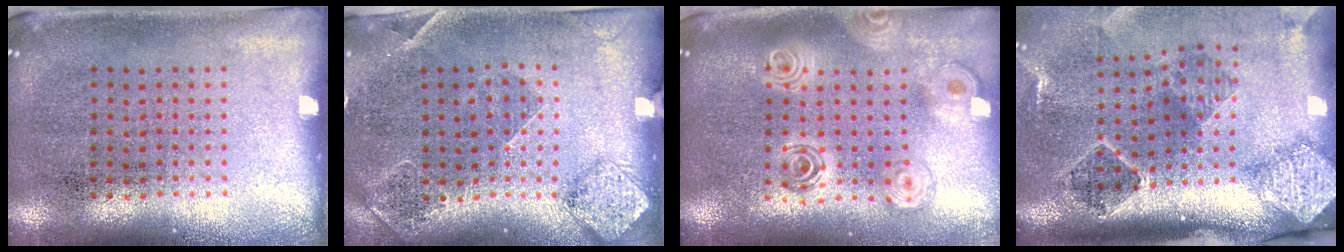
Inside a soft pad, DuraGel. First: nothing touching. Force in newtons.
{"total": 1.5, "press": 1.5, "slide": 0.4}
{"total": 2.1, "press": 1.7, "slide": 1.2}
{"total": 2.8, "press": 1.9, "slide": 2.1}